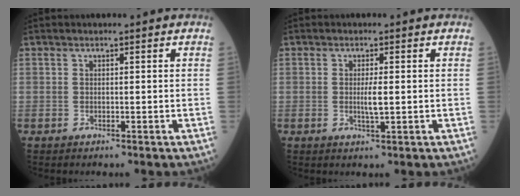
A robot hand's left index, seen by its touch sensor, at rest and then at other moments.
{"total": 2.3, "force": [-0.1, 0.3, 2.3], "torque": [-0.045, -0.002, 0.000]}